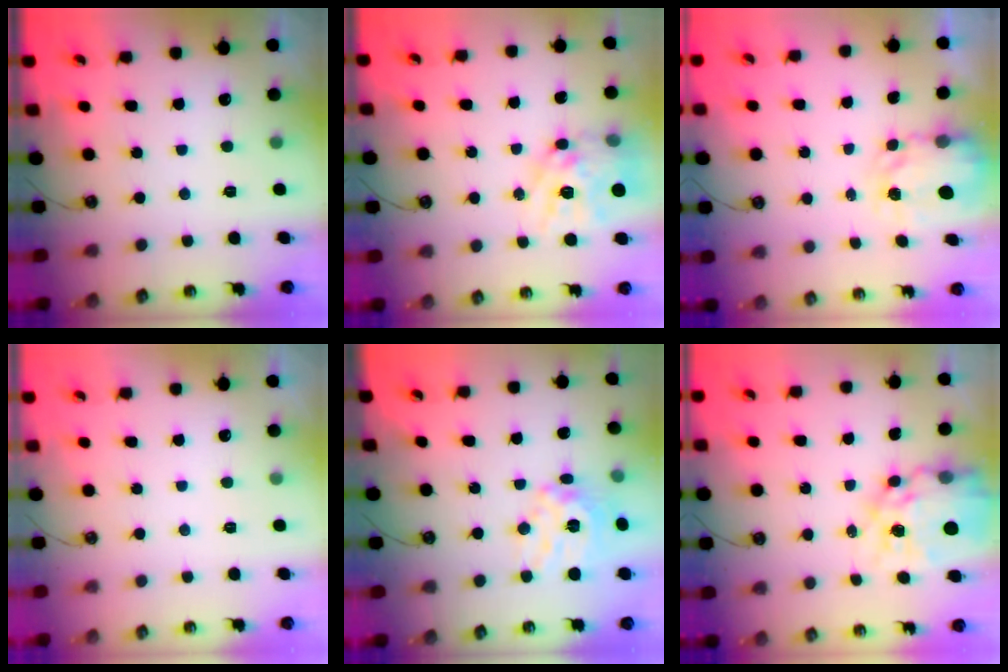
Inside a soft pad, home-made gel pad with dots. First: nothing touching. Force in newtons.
{"total": 15.1, "press": 15.1, "slide": 1.4}
{"total": 3.9, "press": 3.9, "slide": 0.0}
{"total": 0.0}
{"total": 13.2, "press": 13.2, "slide": 1.3}
{"total": 17.0, "press": 16.9, "slide": 1.8}